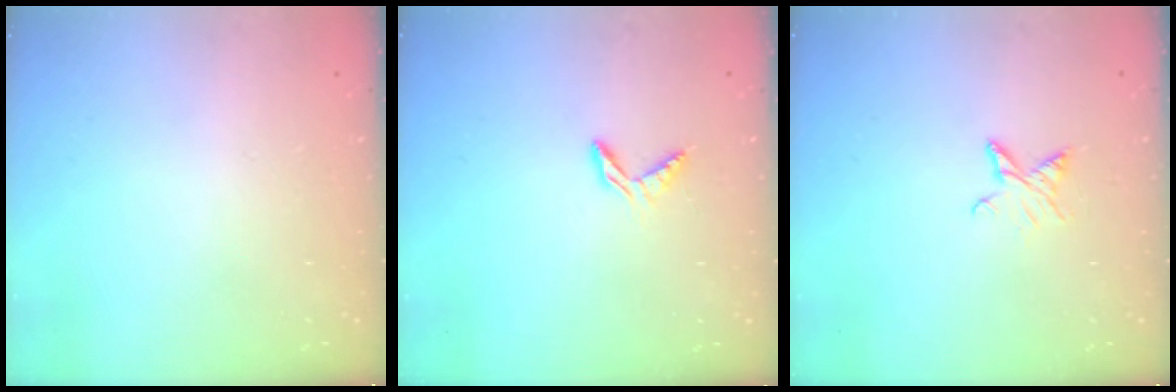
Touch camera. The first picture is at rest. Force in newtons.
{"total": 4.5, "press": 4.5, "slide": 0.3}
{"total": 5.6, "press": 5.6, "slide": 0.8}